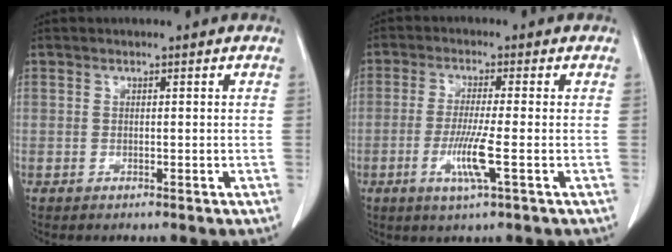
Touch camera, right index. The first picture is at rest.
{"total": 6.1, "force": [-1.9, -0.4, 5.8], "torque": [-0.115, -0.016, -0.039]}